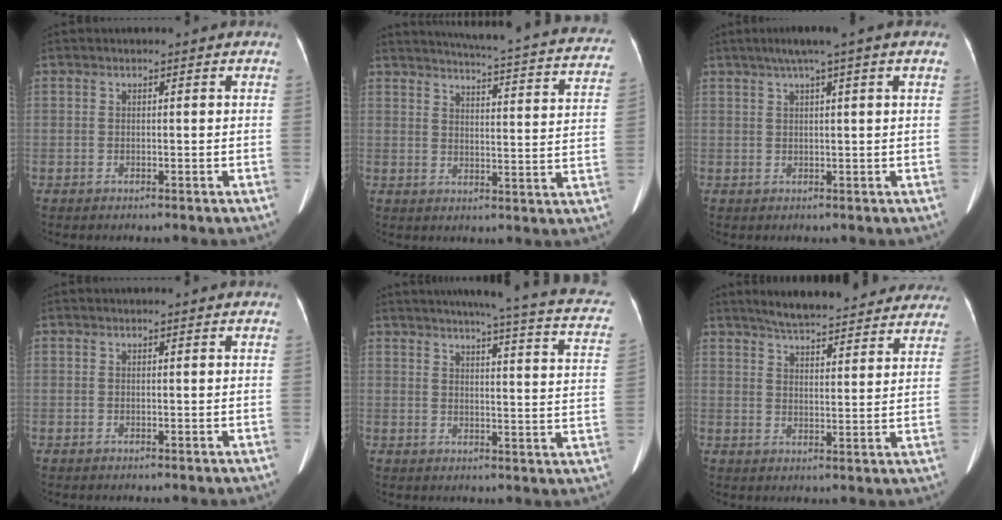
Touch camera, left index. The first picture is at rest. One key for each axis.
{"total": 25.9, "fx": 23.5, "fy": 2.5, "fz": 10.4, "tx": -0.143, "ty": -0.065, "tz": 0.265}
{"total": 5.7, "fx": 3.6, "fy": -0.9, "fz": 4.3, "tx": -0.072, "ty": 0.026, "tz": 0.060}
{"total": 1.7, "fx": 1.7, "fy": 0.1, "fz": 0.5, "tx": -0.011, "ty": 0.011, "tz": 0.017}
{"total": 21.8, "fx": 17.9, "fy": 1.9, "fz": 12.4, "tx": -0.164, "ty": -0.023, "tz": 0.193}
{"total": 21.5, "fx": 19.4, "fy": 4.0, "fz": 8.5, "tx": -0.117, "ty": -0.001, "tz": 0.243}